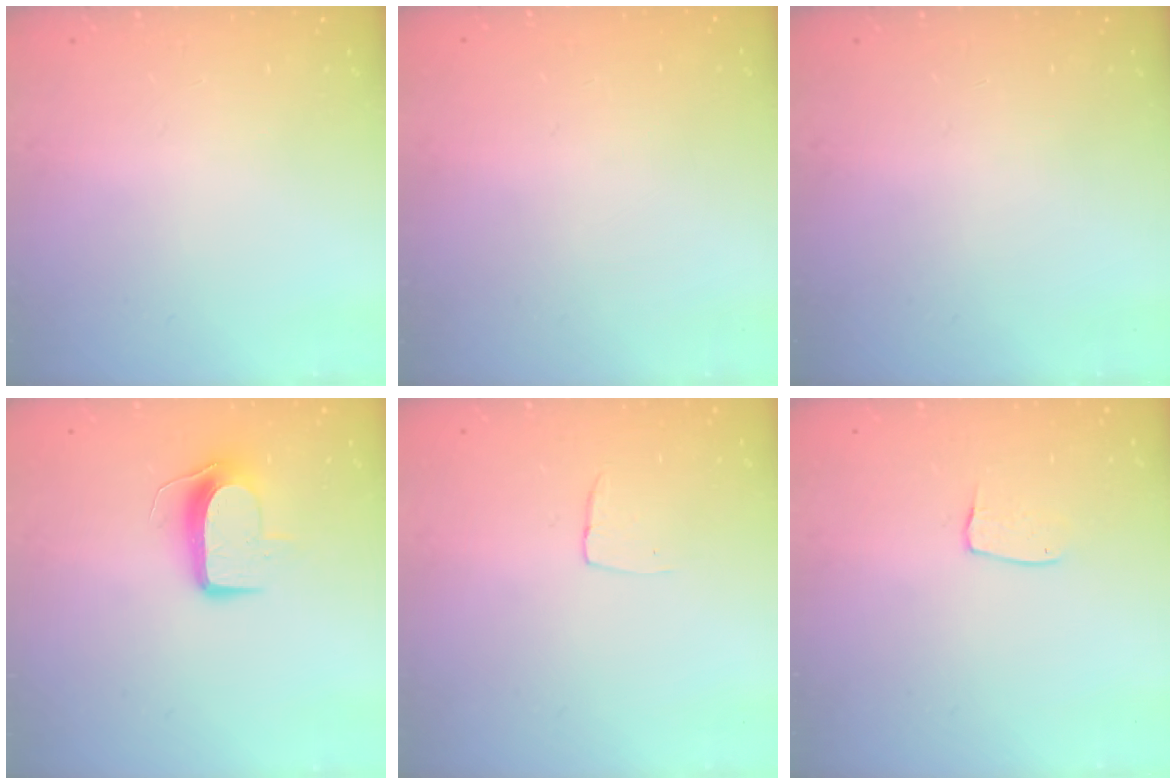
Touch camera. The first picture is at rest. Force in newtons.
{"total": 0.0}
{"total": 0.0}
{"total": 9.1, "press": 9.1, "slide": 0.1}
{"total": 3.7, "press": 3.7, "slide": 0.2}
{"total": 5.6, "press": 5.6, "slide": 0.3}